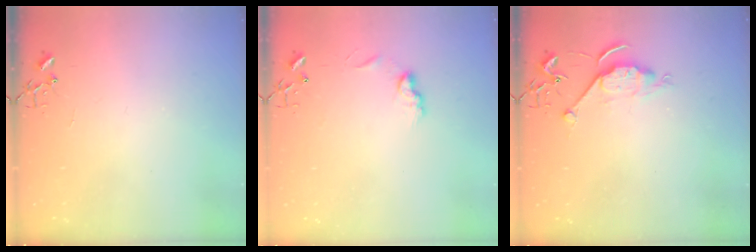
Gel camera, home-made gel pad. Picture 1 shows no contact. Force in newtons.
{"total": 7.6, "press": 7.6, "slide": 0.7}
{"total": 6.2, "press": 6.2, "slide": 0.5}